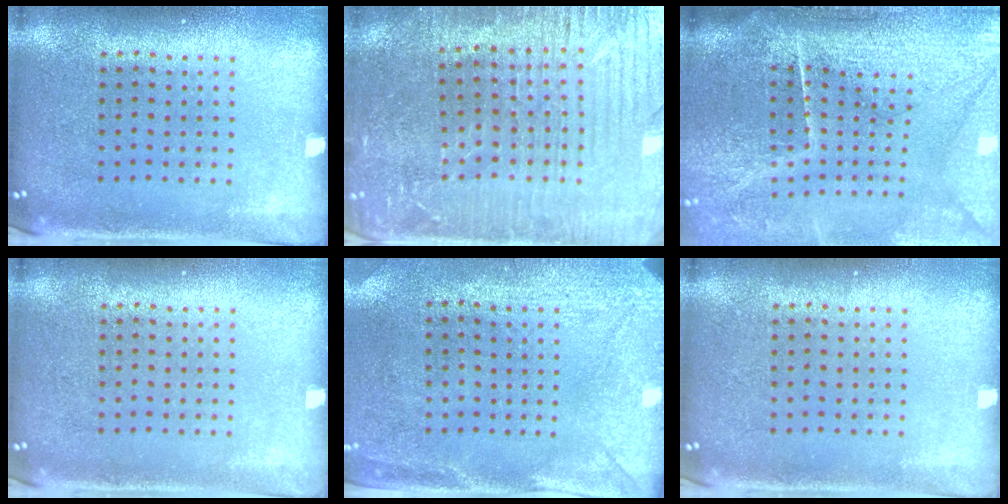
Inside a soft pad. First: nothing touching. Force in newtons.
{"total": 3.5, "press": 3.4, "slide": 0.7}
{"total": 4.8, "press": 4.0, "slide": 2.7}
{"total": 0.0}
{"total": 3.0, "press": 2.3, "slide": 1.9}
{"total": 0.0}